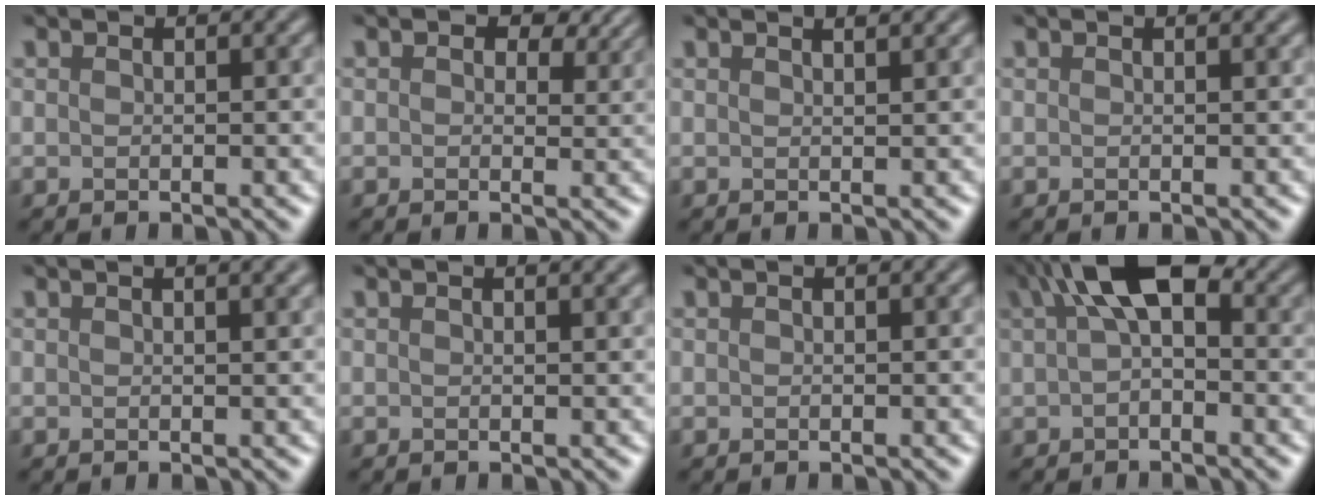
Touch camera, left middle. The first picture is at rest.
{"total": 3.7, "force": [1.8, 2.1, 2.5], "torque": [-0.032, -0.002, 0.021]}
{"total": 2.2, "force": [1.5, 0.8, 1.3], "torque": [-0.001, 0.008, -0.004]}
{"total": 1.2, "force": [0.7, 0.3, 1.0], "torque": [-0.010, 0.005, 0.007]}
{"total": 3.2, "force": [1.6, 1.2, 2.4], "torque": [-0.011, 0.010, 0.000]}
{"total": 1.8, "force": [1.0, 0.5, 1.4], "torque": [-0.013, 0.003, 0.007]}
{"total": 0.8, "force": [0.3, 0.1, 0.7], "torque": [-0.012, 0.008, 0.005]}
{"total": 6.1, "force": [1.8, 2.8, 5.1], "torque": [-0.078, 0.020, 0.017]}